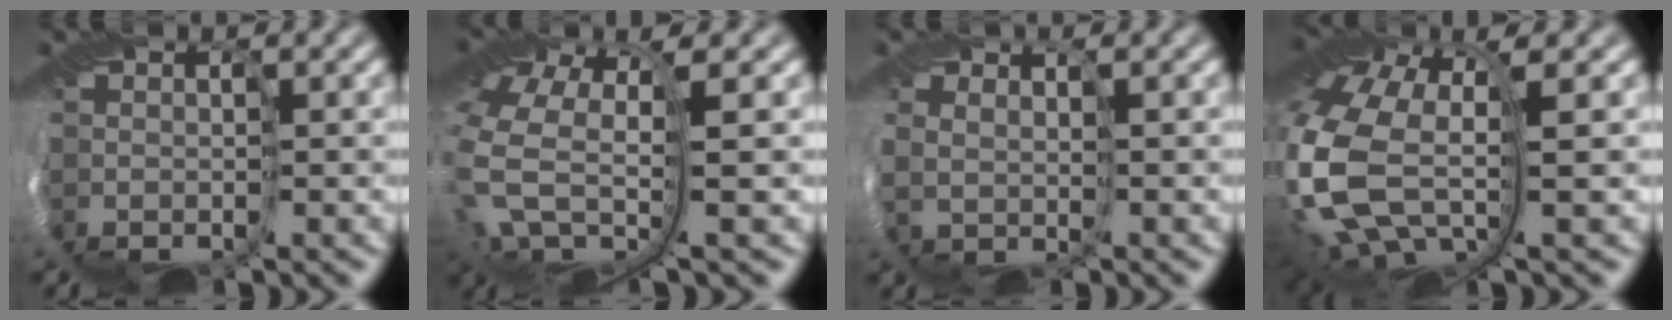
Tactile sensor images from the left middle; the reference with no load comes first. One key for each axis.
{"total": 8.5, "fx": 0.2, "fy": 4.6, "fz": 7.1, "tx": -0.205, "ty": -0.021, "tz": 0.006}
{"total": 2.4, "fx": 1.9, "fy": -0.7, "fz": -1.2, "tx": 0.011, "ty": 0.009, "tz": 0.028}
{"total": 11.8, "fx": -0.7, "fy": 6.7, "fz": 9.6, "tx": -0.271, "ty": -0.029, "tz": 0.002}